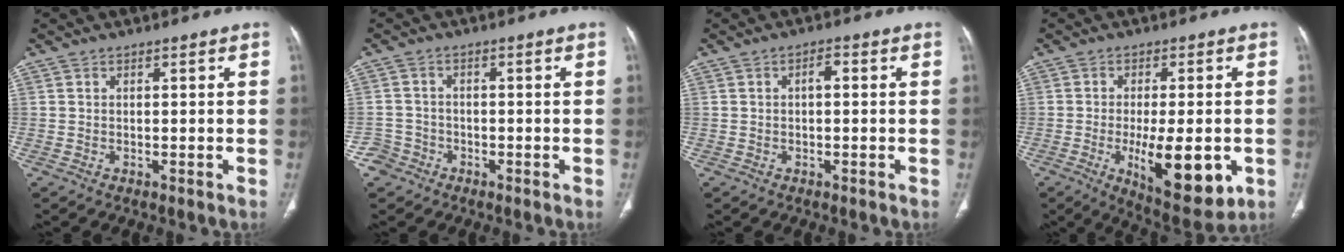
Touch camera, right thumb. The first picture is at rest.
{"total": 3.4, "force": [-2.1, 2.7, -0.3], "torque": [0.019, 0.019, -0.042]}
{"total": 1.9, "force": [0.1, 0.9, 1.7], "torque": [-0.025, 0.006, -0.002]}
{"total": 15.0, "force": [-4.0, 5.6, 13.3], "torque": [-0.187, -0.018, -0.046]}